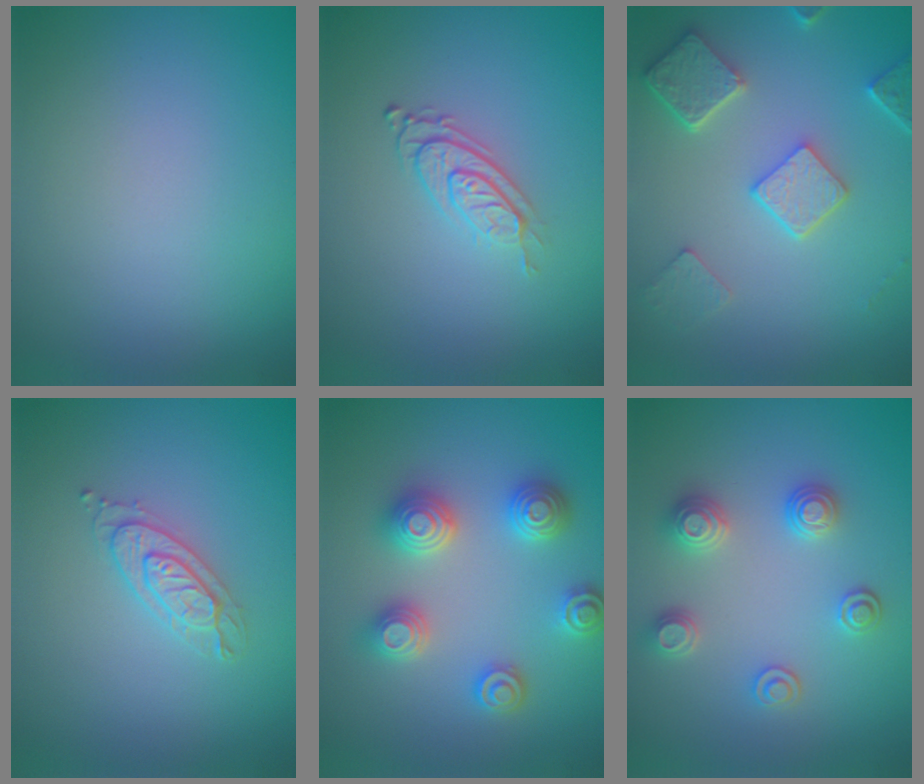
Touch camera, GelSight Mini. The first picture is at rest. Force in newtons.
{"total": 2.9, "press": 2.0, "slide": 2.0}
{"total": 4.9, "press": 3.9, "slide": 2.9}
{"total": 2.2, "press": 2.2, "slide": 0.3}
{"total": 4.7, "press": 4.7, "slide": 0.6}
{"total": 2.9, "press": 2.8, "slide": 0.6}